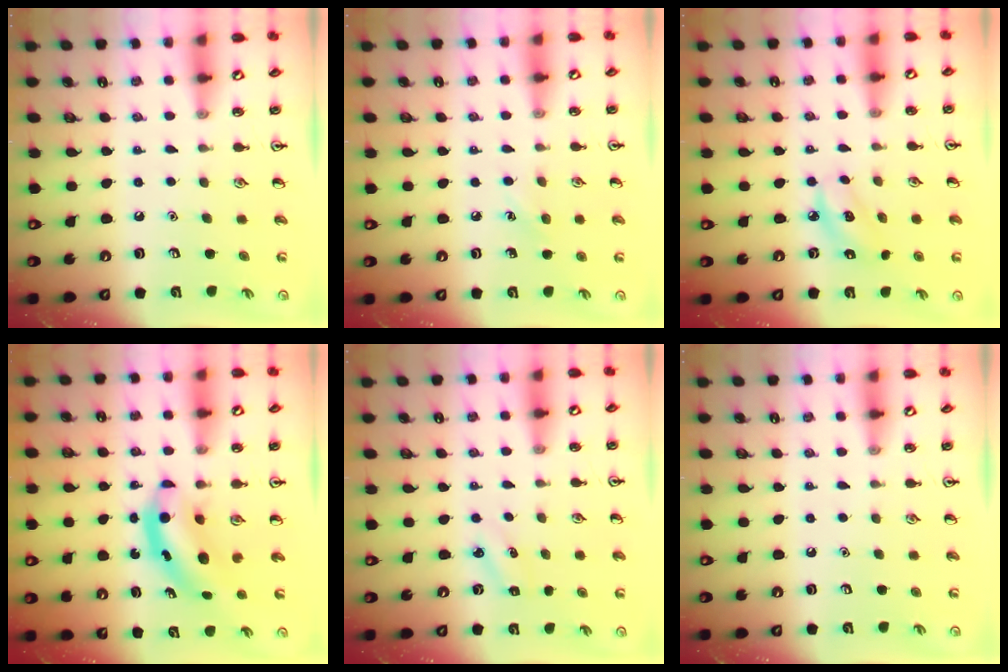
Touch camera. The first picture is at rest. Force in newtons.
{"total": 4.7, "press": 4.5, "slide": 1.4}
{"total": 4.3, "press": 4.3, "slide": 0.6}
{"total": 5.2, "press": 5.1, "slide": 0.8}
{"total": 2.5, "press": 2.3, "slide": 0.9}
{"total": 0.0}